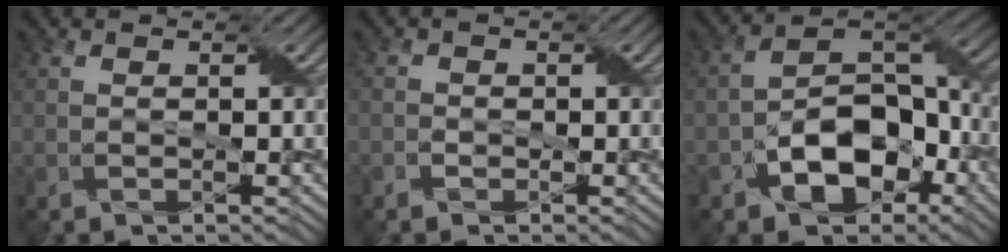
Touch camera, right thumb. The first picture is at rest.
{"total": 0.9, "force": [-0.8, 0.4, -0.2], "torque": [0.002, -0.006, -0.010]}
{"total": 9.4, "force": [-4.7, 5.9, 5.7], "torque": [-0.091, 0.003, -0.093]}